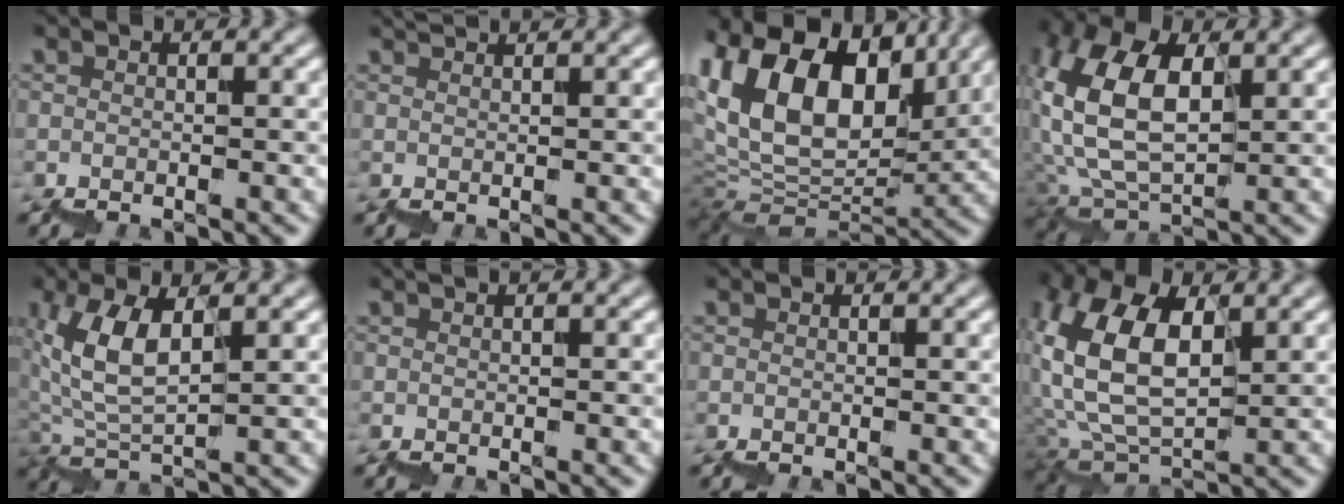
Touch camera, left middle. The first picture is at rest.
{"total": 0.8, "force": [0.4, 0.2, 0.7], "torque": [-0.004, -0.006, 0.010]}
{"total": 14.7, "force": [8.5, 7.7, 9.1], "torque": [-0.152, 0.039, 0.145]}
{"total": 7.8, "force": [3.6, 3.6, 5.9], "torque": [-0.140, 0.020, 0.063]}
{"total": 5.3, "force": [3.8, 1.0, 3.5], "torque": [-0.077, 0.004, 0.077]}
{"total": 0.0}
{"total": 0.0}
{"total": 8.3, "force": [4.5, 3.7, 5.9], "torque": [-0.141, 0.020, 0.082]}